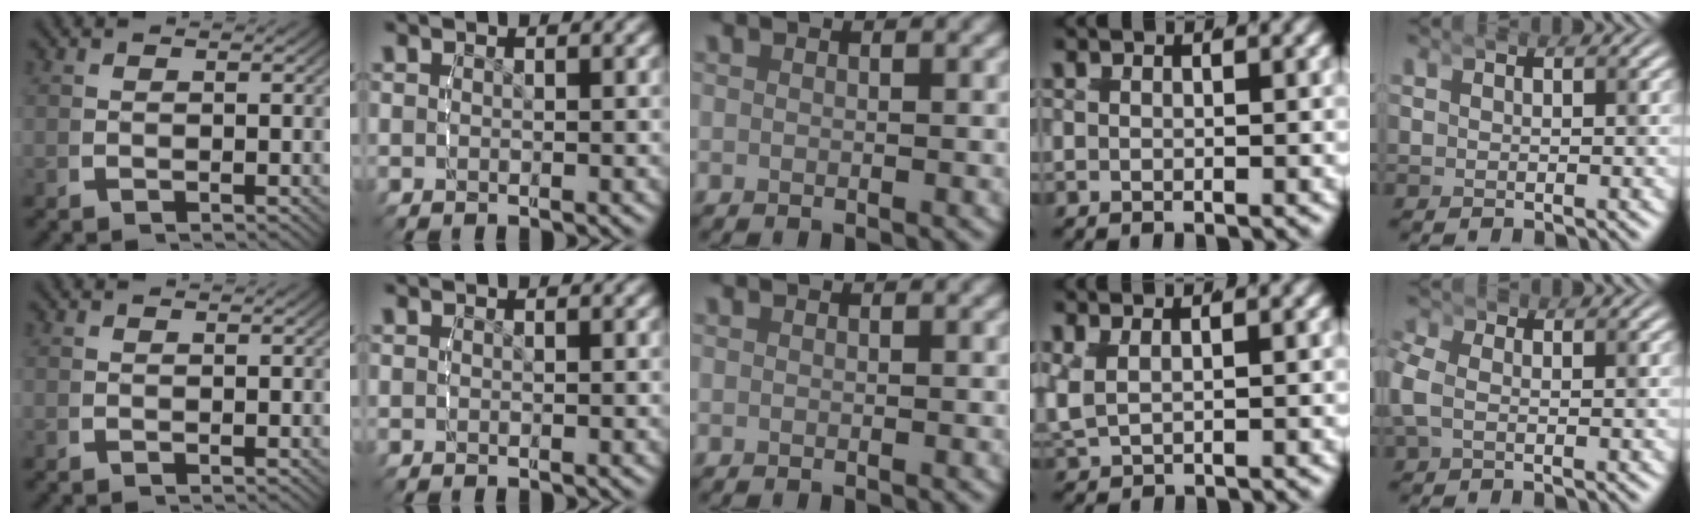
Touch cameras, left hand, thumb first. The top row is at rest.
{"ring": {"total": 4.3, "force": [-0.1, 3.8, 2.1], "torque": [-0.079, -0.013, -0.002]}, "little": {"total": 1.7, "force": [-1.6, -0.7, -0.2], "torque": [-0.029, -0.028, -0.011]}}